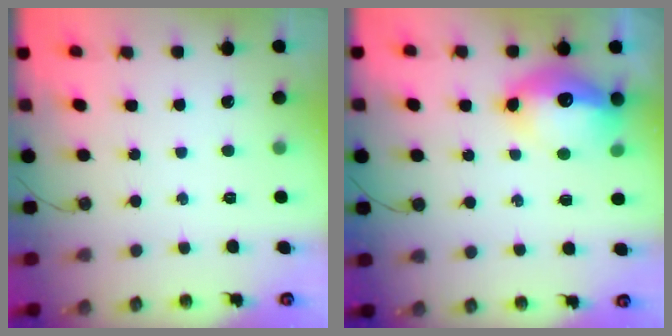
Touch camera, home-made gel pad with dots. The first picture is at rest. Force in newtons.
{"total": 14.1, "press": 14.1, "slide": 1.3}